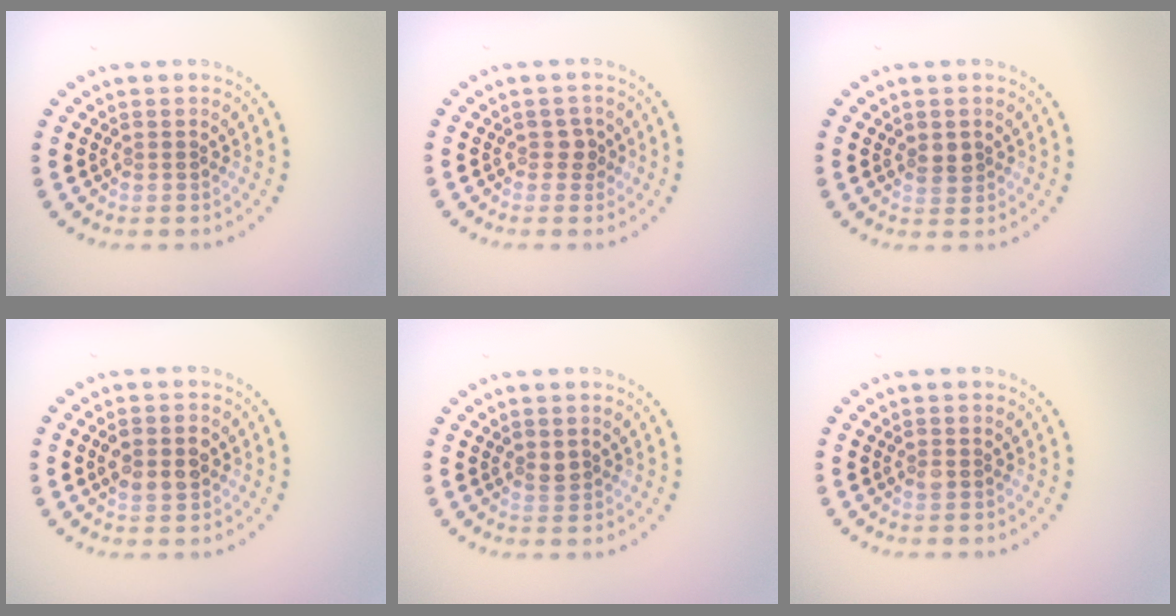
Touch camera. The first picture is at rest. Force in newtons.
{"total": 1.1, "press": 1.0, "slide": 0.6}
{"total": 1.4, "press": 1.3, "slide": 0.4}
{"total": 3.0, "press": 3.0, "slide": 0.0}
{"total": 0.8, "press": 0.8, "slide": 0.2}
{"total": 0.9, "press": 0.9, "slide": 0.1}